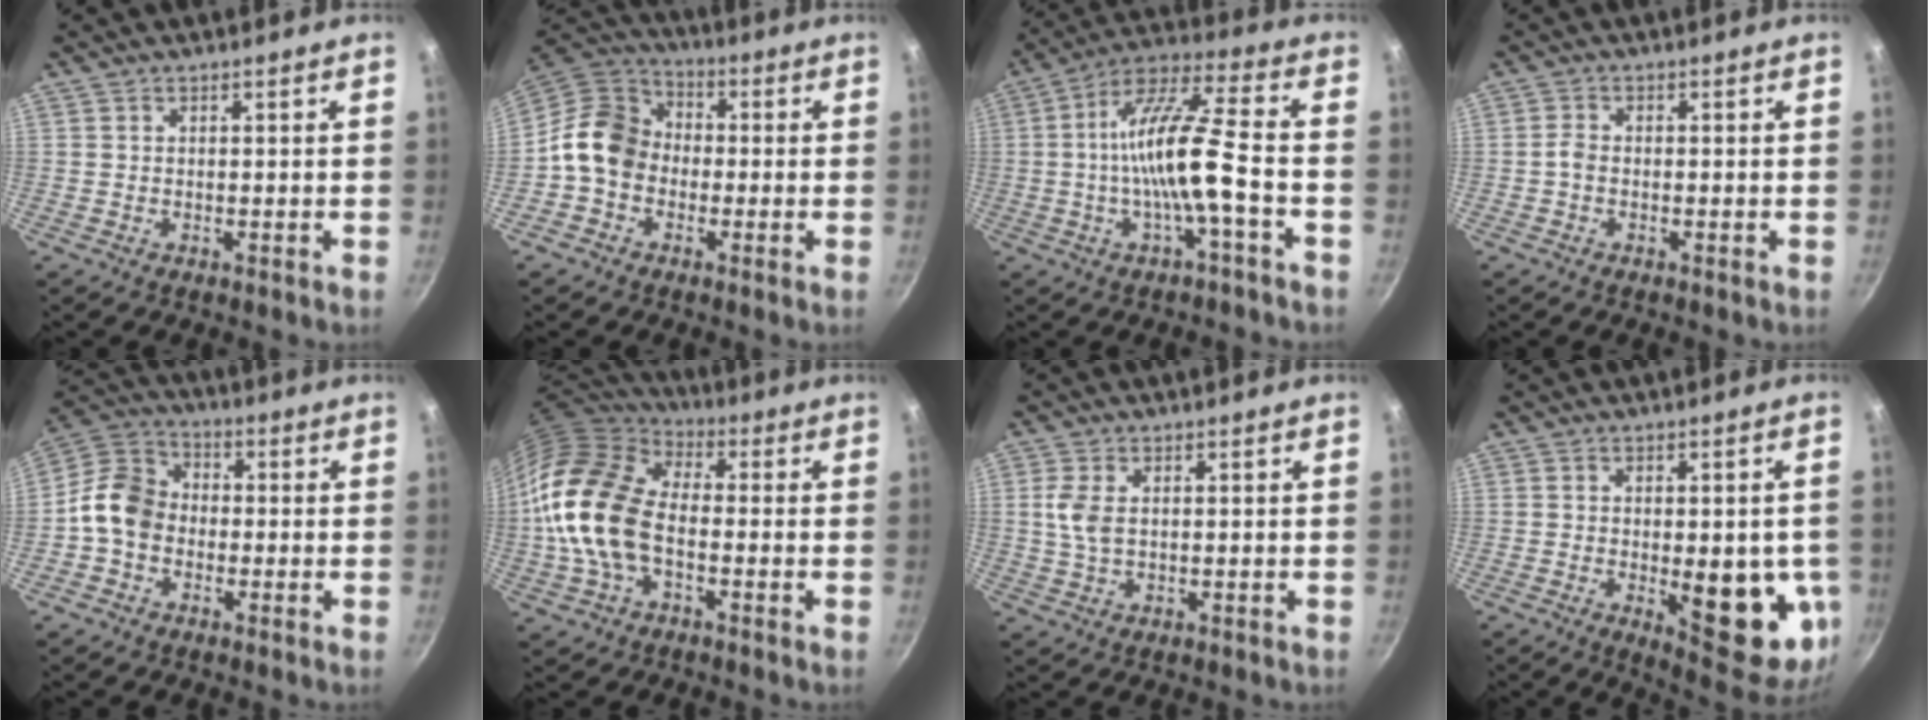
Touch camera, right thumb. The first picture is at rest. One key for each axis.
{"total": 11.0, "fx": -1.6, "fy": 9.1, "fz": 6.0, "tx": -0.074, "ty": 0.034, "tz": -0.056}
{"total": 14.0, "fx": -2.8, "fy": 2.4, "fz": 13.5, "tx": -0.250, "ty": 0.035, "tz": -0.059}
{"total": 1.6, "fx": -0.7, "fy": 1.0, "fz": 1.1, "tx": -0.026, "ty": 0.011, "tz": -0.018}
{"total": 9.6, "fx": -1.8, "fy": 7.7, "fz": 5.4, "tx": -0.072, "ty": 0.031, "tz": -0.058}
{"total": 18.1, "fx": -2.3, "fy": 11.4, "fz": 13.9, "tx": -0.252, "ty": 0.030, "tz": -0.060}
{"total": 4.4, "fx": 0.7, "fy": 2.5, "fz": 3.6, "tx": -0.079, "ty": 0.002, "tz": 0.014}
{"total": 16.2, "fx": -2.4, "fy": 6.5, "fz": 14.7, "tx": -0.143, "ty": -0.020, "tz": -0.023}